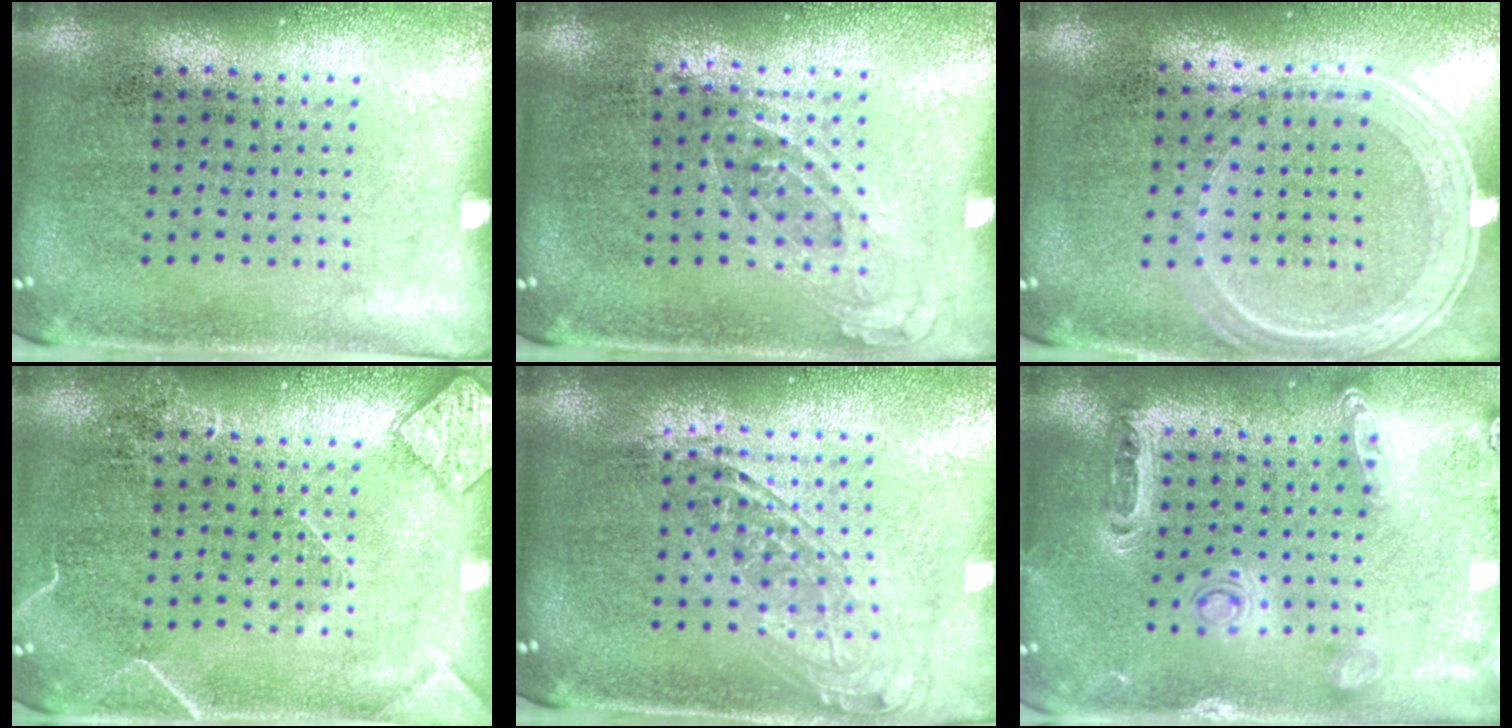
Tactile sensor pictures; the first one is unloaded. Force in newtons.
{"total": 0.8, "press": 0.7, "slide": 0.4}
{"total": 1.0, "press": 0.9, "slide": 0.3}
{"total": 2.3, "press": 2.3, "slide": 0.3}
{"total": 1.6, "press": 1.3, "slide": 0.9}
{"total": 1.4, "press": 1.4, "slide": 0.3}